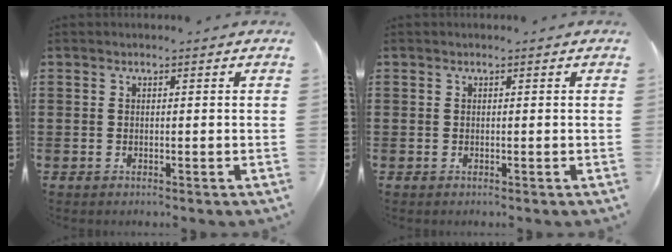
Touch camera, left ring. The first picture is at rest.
{"total": 0.0}